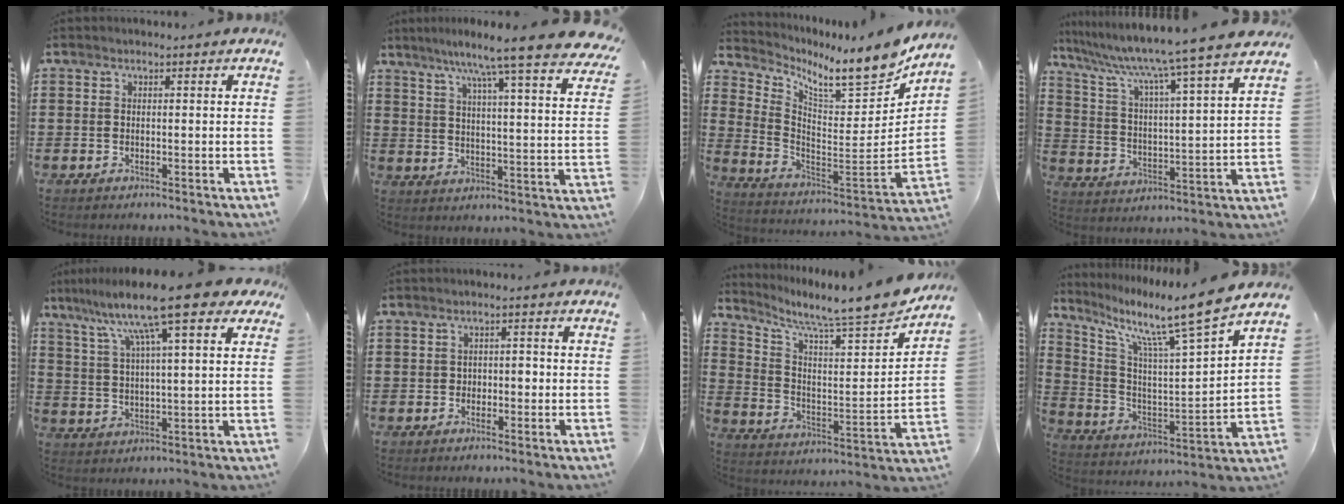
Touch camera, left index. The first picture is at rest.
{"total": 9.3, "force": [7.9, -1.1, 4.8], "torque": [-0.115, -0.051, 0.126]}
{"total": 9.1, "force": [7.8, 1.3, 4.5], "torque": [-0.084, -0.084, 0.124]}
{"total": 7.9, "force": [6.8, -1.6, 3.9], "torque": [-0.106, -0.061, 0.101]}
{"total": 14.8, "force": [9.9, 1.7, 10.9], "torque": [-0.213, -0.027, 0.157]}
{"total": 1.6, "force": [-0.5, 1.1, 1.1], "torque": [-0.024, 0.004, -0.012]}
{"total": 8.3, "force": [7.5, 0.0, 3.6], "torque": [-0.091, -0.067, 0.116]}
{"total": 11.8, "force": [9.3, 0.3, 7.3], "torque": [-0.153, -0.070, 0.141]}